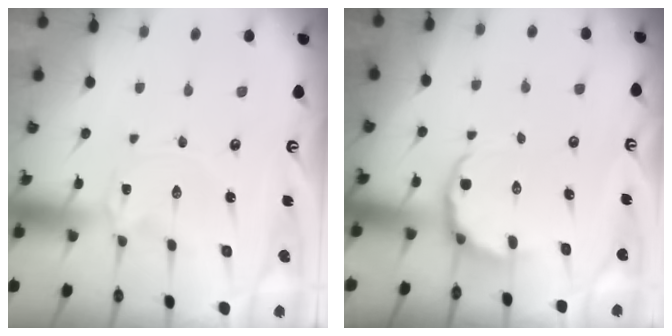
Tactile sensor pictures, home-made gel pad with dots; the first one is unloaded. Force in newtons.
{"total": 6.2, "press": 5.7, "slide": 2.6}